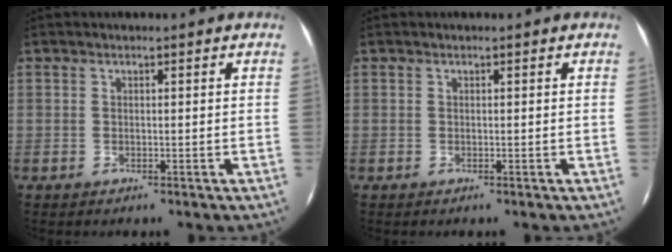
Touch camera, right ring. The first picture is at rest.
{"total": 0.0}